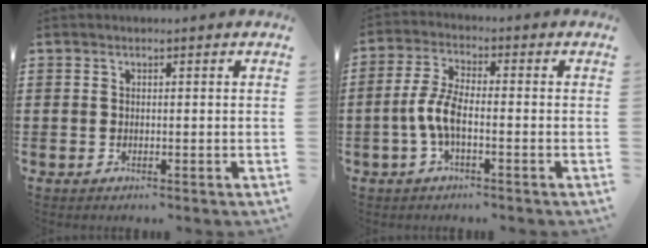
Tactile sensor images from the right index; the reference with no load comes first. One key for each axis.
{"total": 5.6, "fx": -1.7, "fy": 1.9, "fz": 5.0, "tx": -0.129, "ty": -0.010, "tz": -0.043}